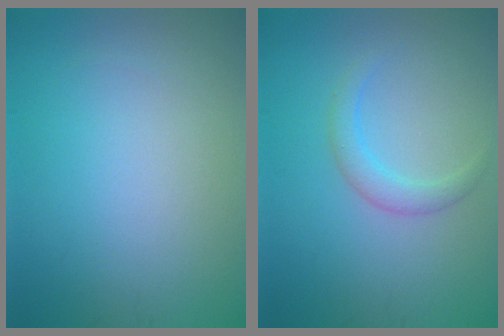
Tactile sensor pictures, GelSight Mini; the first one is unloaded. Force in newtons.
{"total": 1.9, "press": 1.9, "slide": 0.1}